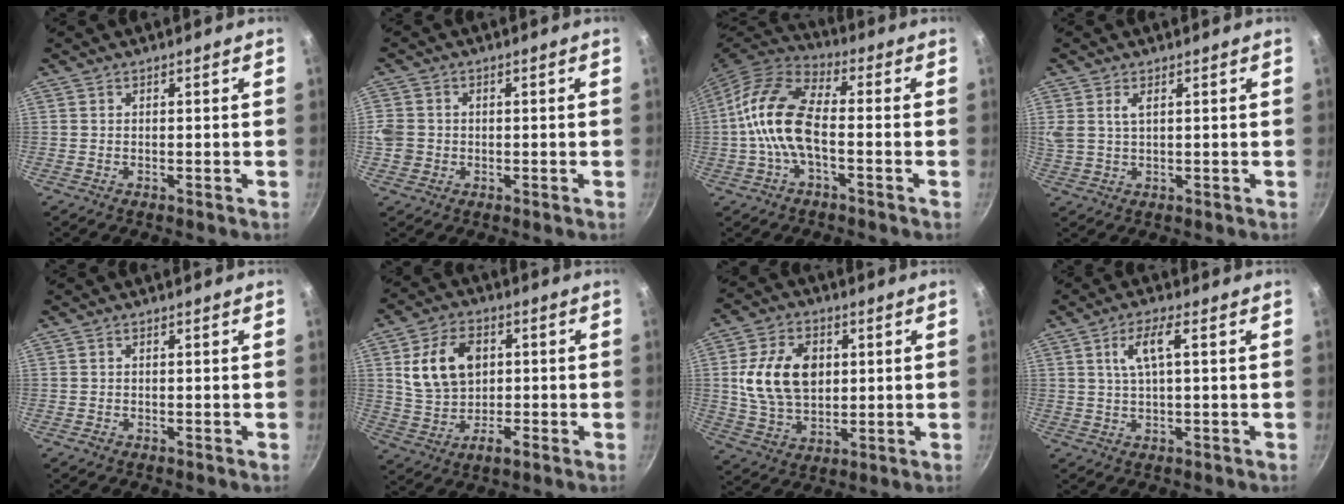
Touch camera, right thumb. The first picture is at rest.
{"total": 4.6, "force": [-0.4, 4.2, 1.9], "torque": [-0.029, 0.009, -0.005]}
{"total": 13.6, "force": [-1.6, 6.4, 11.9], "torque": [-0.249, 0.038, -0.040]}
{"total": 4.2, "force": [1.2, 2.7, 3.0], "torque": [-0.070, 0.007, 0.028]}
{"total": 0.6, "force": [-0.4, 0.4, 0.1], "torque": [0.000, 0.001, -0.008]}
{"total": 12.0, "force": [2.0, 8.4, 8.3], "torque": [-0.130, 0.004, 0.039]}
{"total": 14.6, "force": [2.3, 10.1, 10.3], "torque": [-0.163, -0.003, 0.048]}
{"total": 5.5, "force": [1.5, 1.4, 5.1], "torque": [-0.112, 0.008, 0.033]}